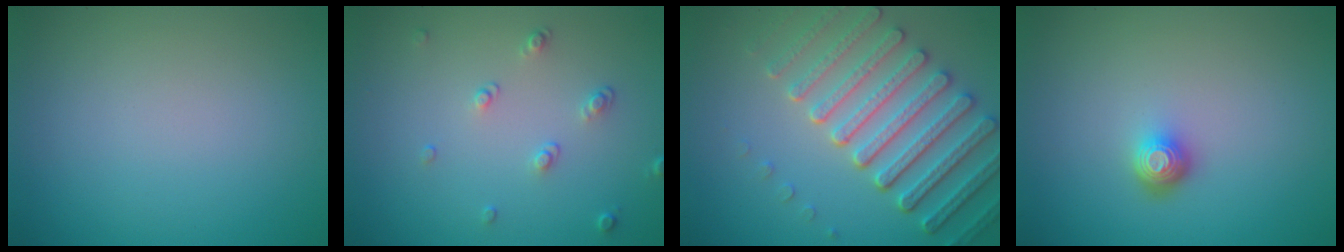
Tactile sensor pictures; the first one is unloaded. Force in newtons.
{"total": 1.5, "press": 1.0, "slide": 1.1}
{"total": 6.7, "press": 5.6, "slide": 3.6}
{"total": 1.7, "press": 1.3, "slide": 1.2}